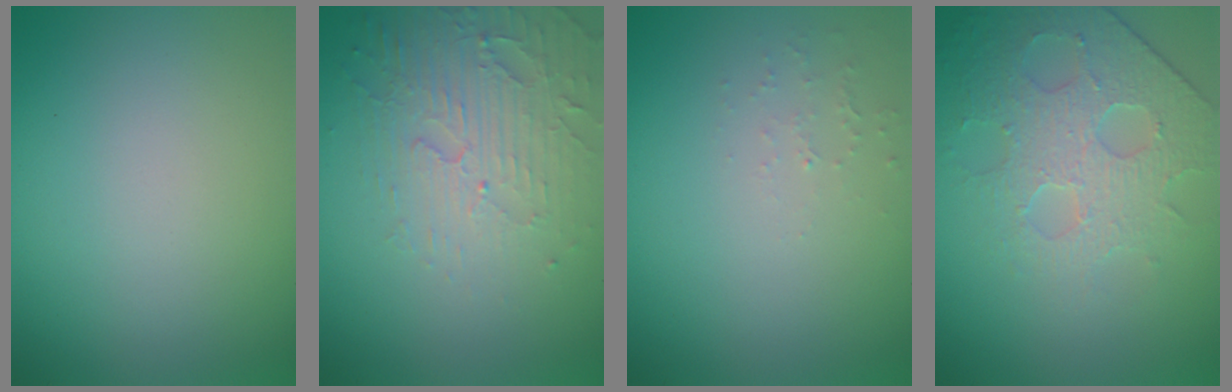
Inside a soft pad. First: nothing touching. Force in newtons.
{"total": 5.1, "press": 3.4, "slide": 3.7}
{"total": 0.8, "press": 0.8, "slide": 0.3}
{"total": 3.9, "press": 3.8, "slide": 1.1}